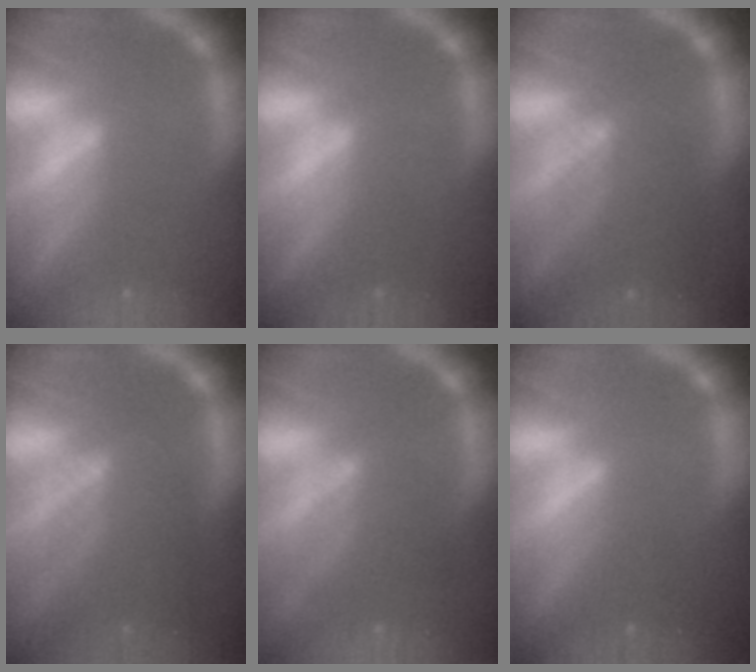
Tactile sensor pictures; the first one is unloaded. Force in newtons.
{"total": 0.9}
{"total": 6.1}
{"total": 6.6}
{"total": 4.0}
{"total": 2.0}